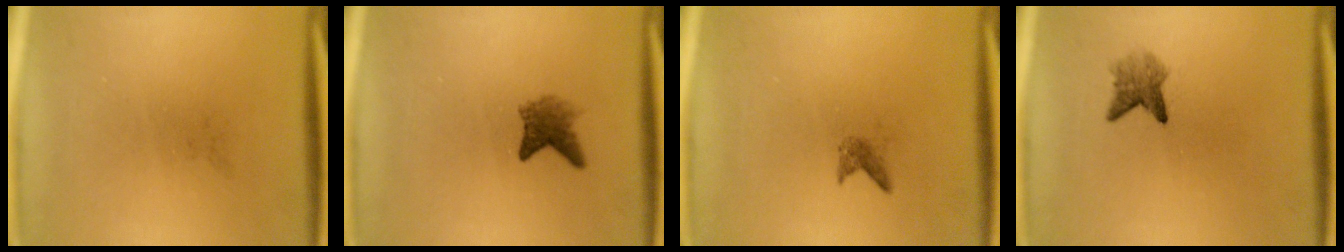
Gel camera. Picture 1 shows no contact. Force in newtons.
{"total": 2.7}
{"total": 0.9}
{"total": 2.6}